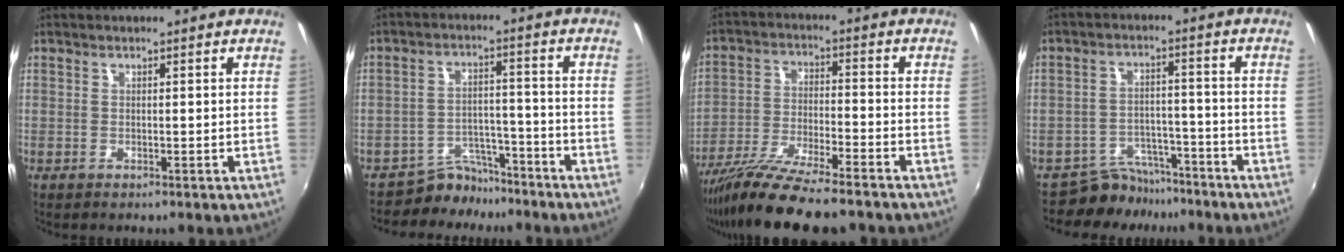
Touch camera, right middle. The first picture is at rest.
{"total": 6.9, "force": [-6.2, 3.0, 0.2], "torque": [-0.009, 0.022, -0.097]}
{"total": 14.7, "force": [-12.0, 1.7, 8.2], "torque": [-0.167, -0.038, -0.214]}
{"total": 7.4, "force": [-6.7, 3.1, 0.1], "torque": [-0.014, 0.019, -0.105]}